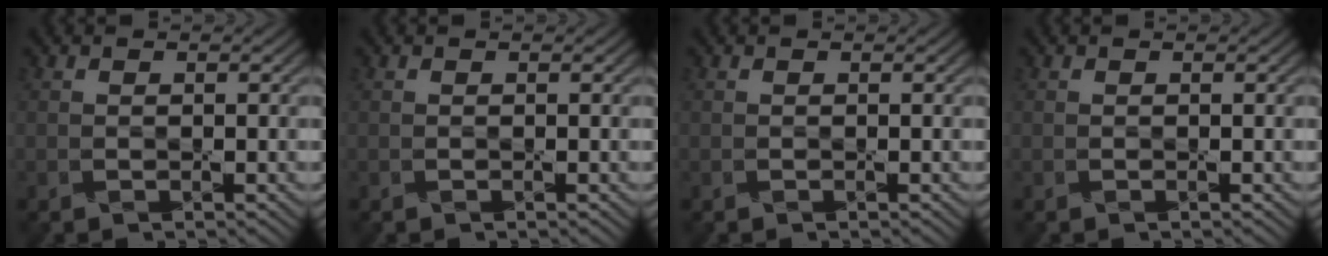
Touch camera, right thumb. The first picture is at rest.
{"total": 0.0}
{"total": 0.0}
{"total": 0.0}